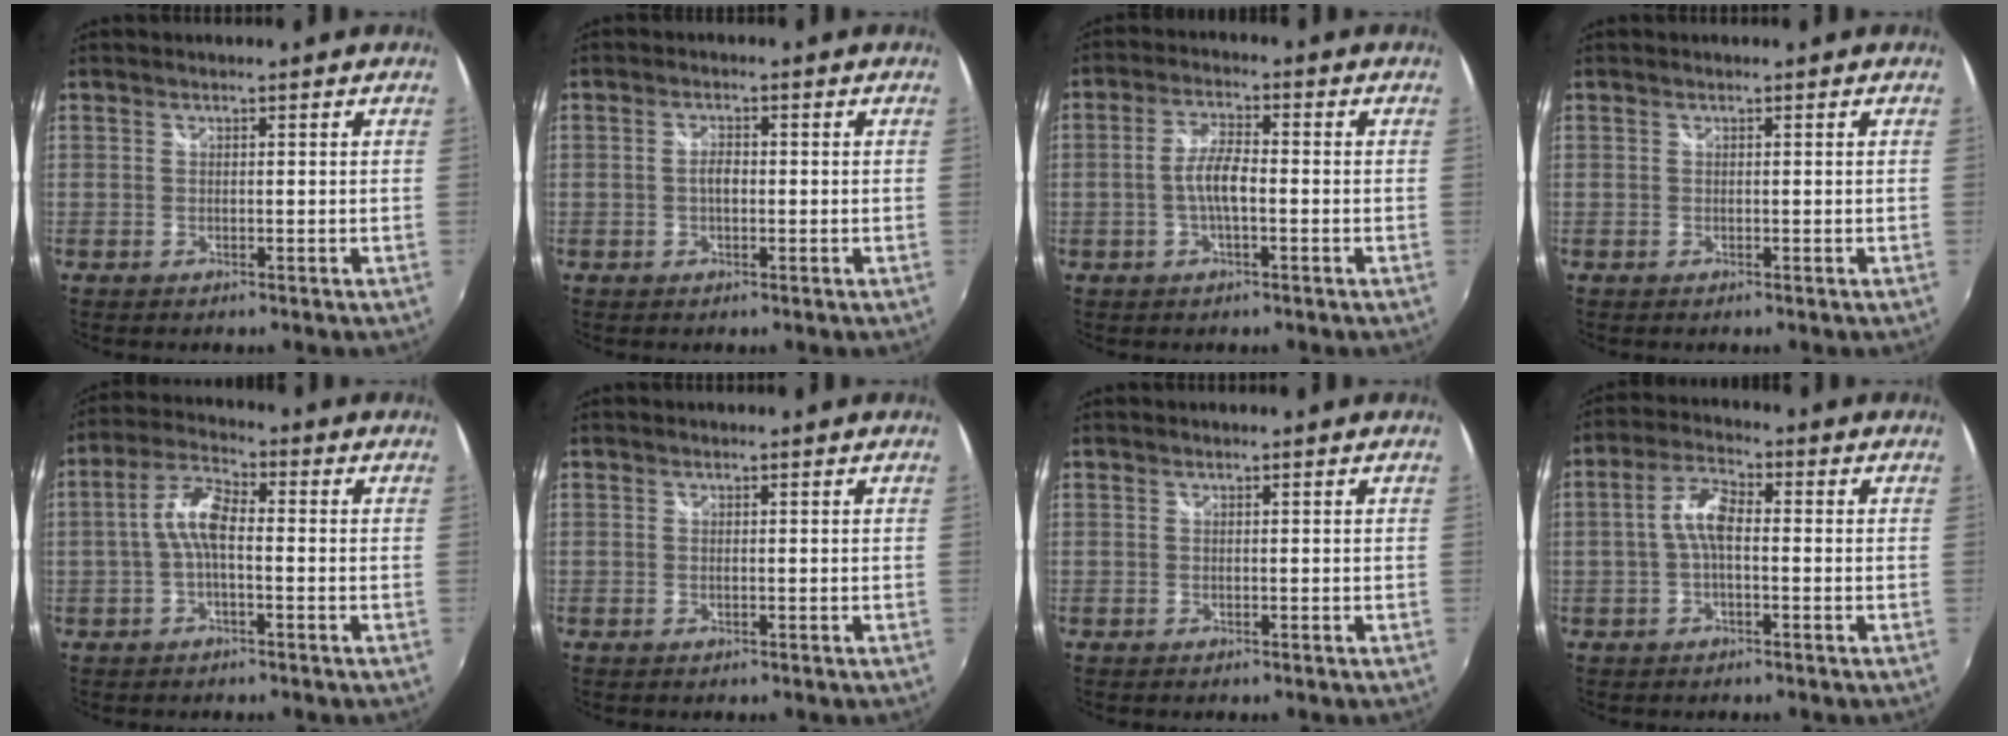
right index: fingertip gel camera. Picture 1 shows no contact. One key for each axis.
{"total": 2.0, "fx": -0.3, "fy": 1.0, "fz": 1.7, "tx": -0.032, "ty": 0.004, "tz": -0.007}
{"total": 5.1, "fx": -1.2, "fy": 1.4, "fz": 4.8, "tx": -0.097, "ty": 0.007, "tz": -0.022}
{"total": 0.0}
{"total": 6.3, "fx": -0.9, "fy": 2.3, "fz": 5.8, "tx": -0.125, "ty": 0.019, "tz": -0.022}
{"total": 0.0}
{"total": 0.0}
{"total": 5.4, "fx": -0.6, "fy": 2.1, "fz": 4.9, "tx": -0.104, "ty": 0.017, "tz": -0.014}